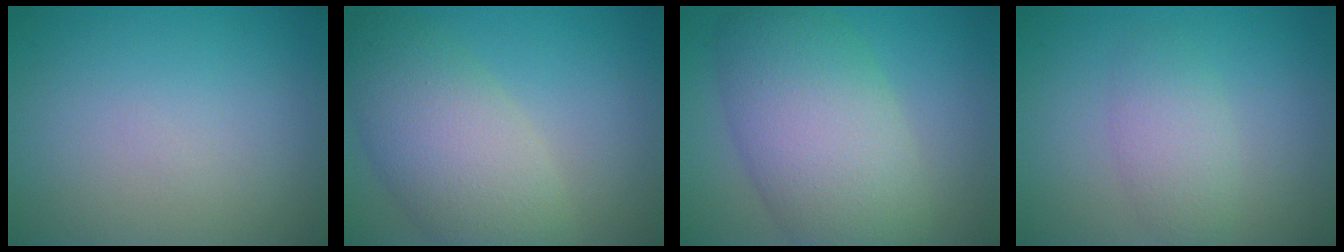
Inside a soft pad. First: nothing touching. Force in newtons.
{"total": 7.3, "press": 7.3, "slide": 0.5}
{"total": 9.6, "press": 9.6, "slide": 0.7}
{"total": 2.7, "press": 2.7, "slide": 0.1}